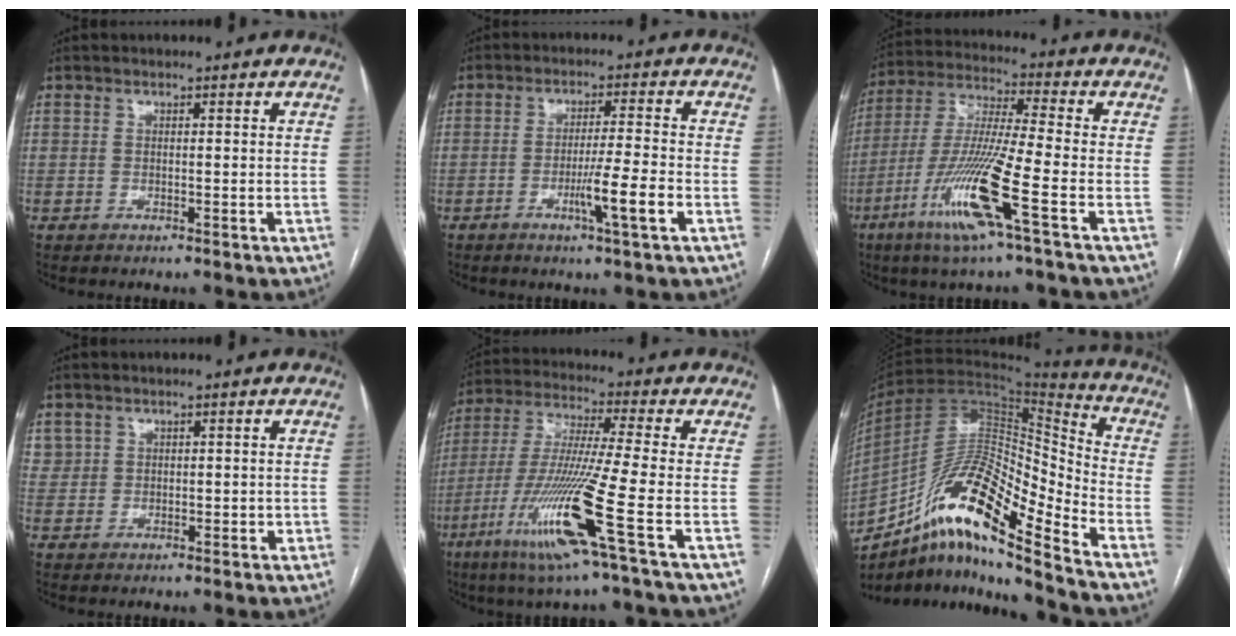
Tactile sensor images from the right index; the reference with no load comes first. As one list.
[{"total": 6.8, "force": [-2.6, -0.7, 6.2], "torque": [-0.104, -0.012, -0.046]}, {"total": 14.6, "force": [-6.5, -0.5, 13.1], "torque": [-0.274, -0.022, -0.127]}, {"total": 3.2, "force": [1.3, 2.8, 0.7], "torque": [-0.014, 0.010, 0.035]}, {"total": 15.5, "force": [-6.5, -1.6, 14.0], "torque": [-0.289, -0.031, -0.126]}, {"total": 19.6, "force": [-13.0, 2.5, 14.4], "torque": [-0.284, 0.010, -0.236]}]